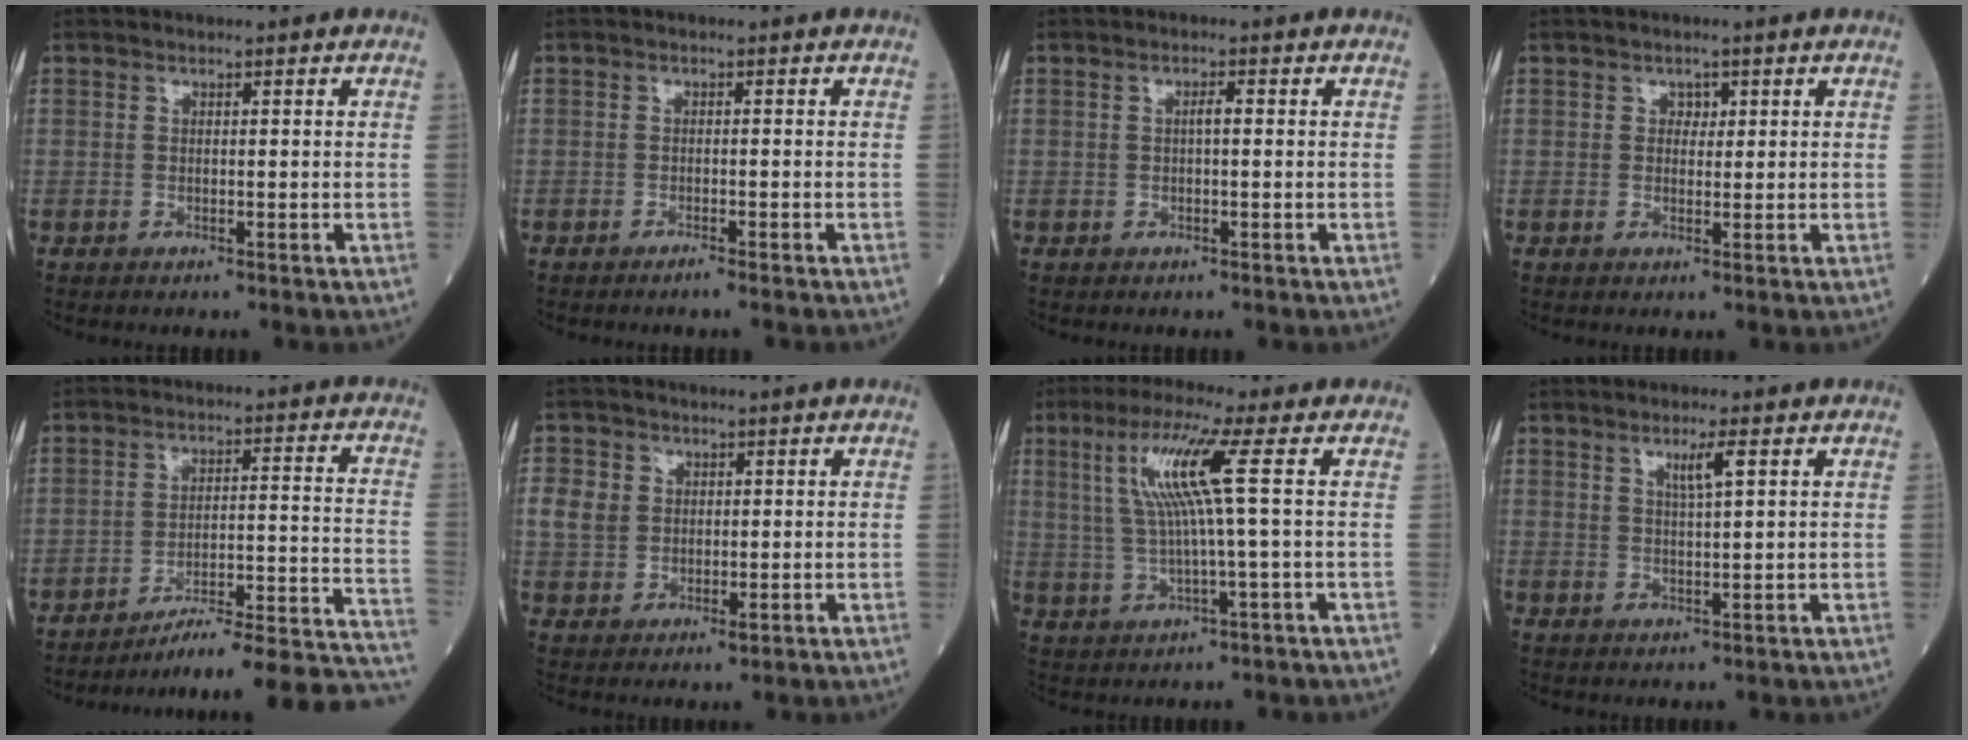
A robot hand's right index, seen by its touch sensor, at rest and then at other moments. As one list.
[{"total": 1.4, "force": [-1.1, -0.2, 0.8], "torque": [-0.018, -0.003, -0.015]}, {"total": 1.2, "force": [0.0, 0.2, 1.2], "torque": [-0.022, 0.005, -0.001]}, {"total": 1.4, "force": [0.6, 1.1, 0.7], "torque": [-0.005, -0.001, 0.007]}, {"total": 22.2, "force": [-20.8, -0.9, 7.6], "torque": [-0.043, 0.003, -0.280]}, {"total": 5.3, "force": [1.3, 4.6, 2.3], "torque": [-0.045, 0.008, 0.027]}, {"total": 9.1, "force": [2.4, -1.2, 8.7], "torque": [-0.173, 0.012, 0.050]}, {"total": 3.4, "force": [1.7, 0.1, 2.9], "torque": [-0.053, -0.002, 0.030]}]